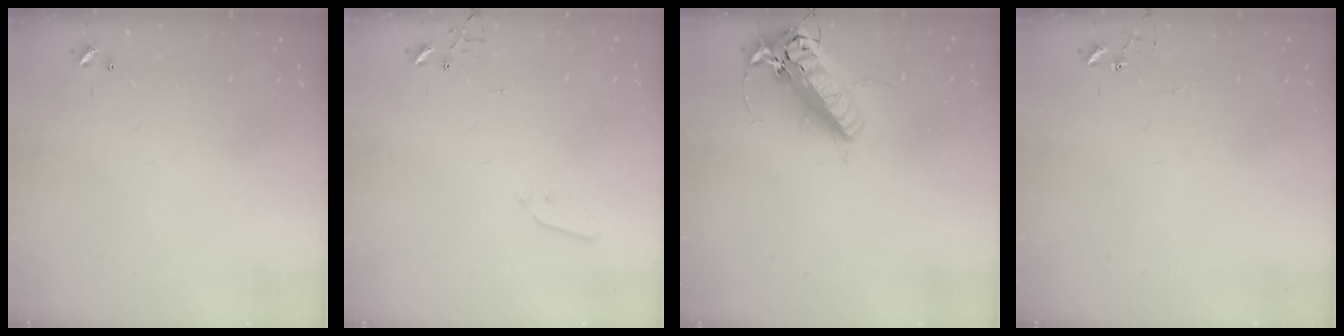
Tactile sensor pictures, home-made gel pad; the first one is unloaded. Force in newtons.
{"total": 3.1, "press": 3.1, "slide": 0.7}
{"total": 19.5, "press": 19.1, "slide": 3.7}
{"total": 4.8, "press": 4.8, "slide": 0.2}